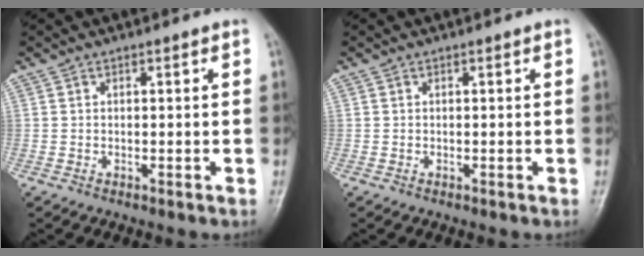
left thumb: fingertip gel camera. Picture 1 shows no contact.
{"total": 0.0}